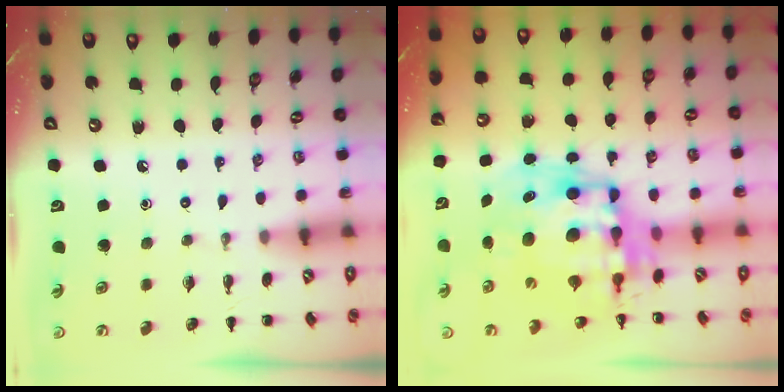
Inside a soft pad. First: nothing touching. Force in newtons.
{"total": 12.3, "press": 12.0, "slide": 2.9}